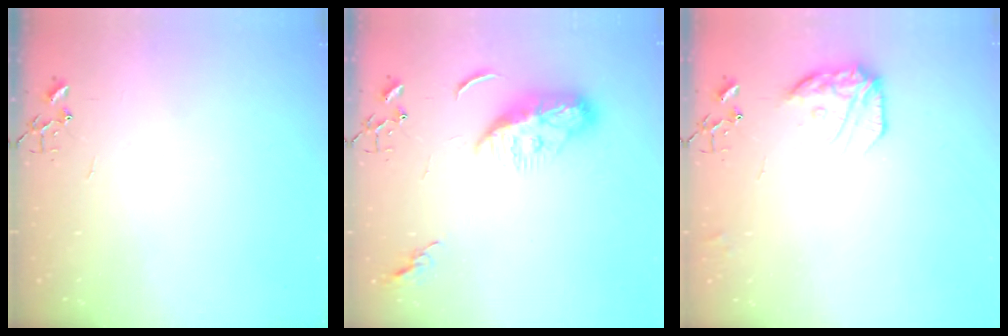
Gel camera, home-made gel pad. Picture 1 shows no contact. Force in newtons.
{"total": 9.4, "press": 9.4, "slide": 1.0}
{"total": 14.0, "press": 14.0, "slide": 1.0}